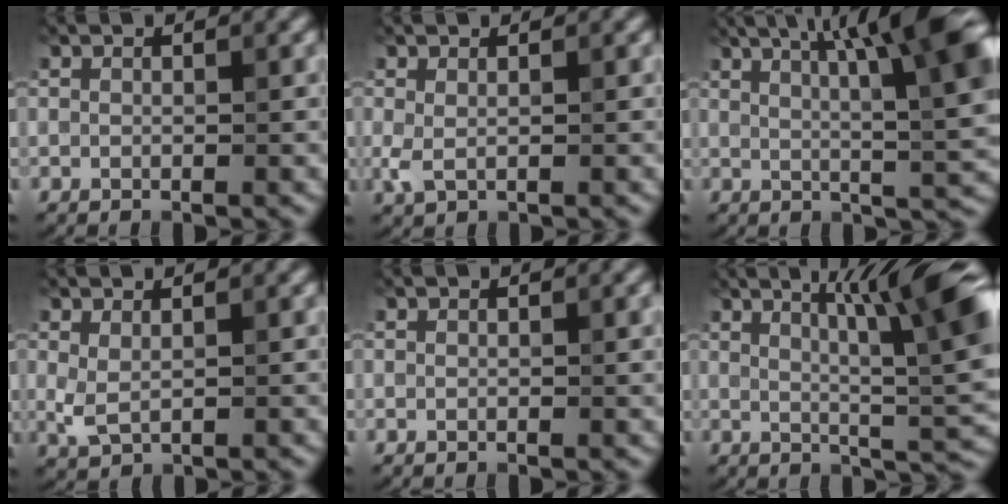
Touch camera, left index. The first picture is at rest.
{"total": 1.3, "force": [0.2, 0.6, 1.1], "torque": [-0.026, -0.002, 0.006]}
{"total": 12.2, "force": [4.6, 2.5, 11.0], "torque": [-0.134, 0.022, 0.068]}
{"total": 1.6, "force": [0.7, 0.7, 1.3], "torque": [-0.031, -0.004, 0.018]}
{"total": 0.6, "force": [0.2, 0.1, 0.6], "torque": [-0.005, 0.002, 0.002]}
{"total": 9.8, "force": [3.3, 1.4, 9.1], "torque": [-0.122, 0.012, 0.056]}